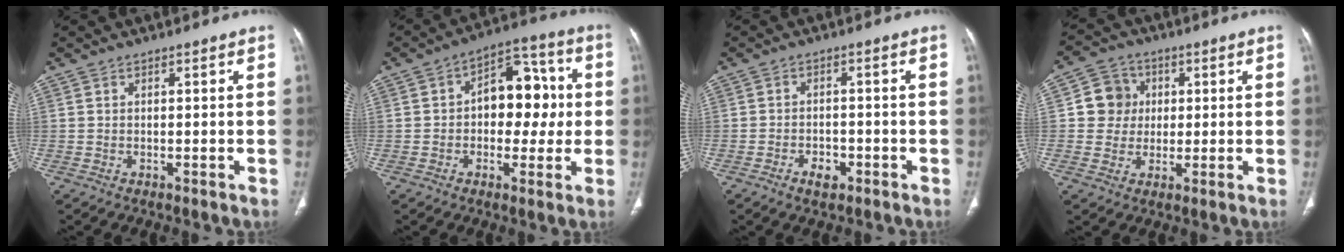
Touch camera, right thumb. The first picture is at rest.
{"total": 13.1, "force": [0.6, 8.6, 9.9], "torque": [-0.092, 0.034, 0.003]}
{"total": 3.5, "force": [-2.0, 2.1, 2.0], "torque": [-0.028, 0.014, -0.027]}
{"total": 7.3, "force": [1.0, 6.9, 1.9], "torque": [0.003, 0.006, 0.009]}